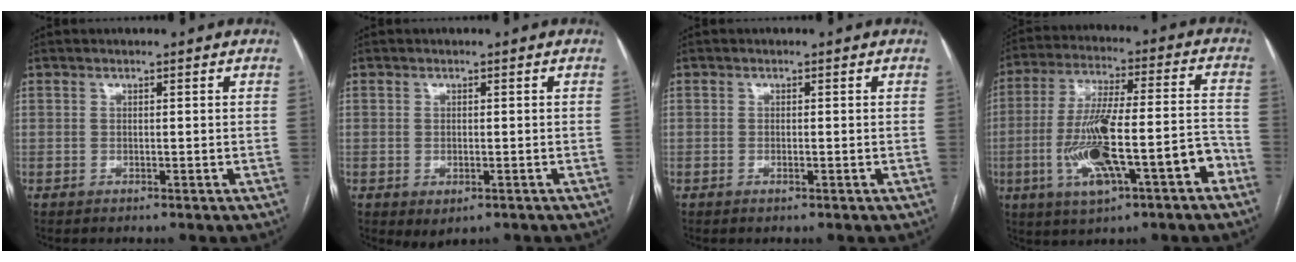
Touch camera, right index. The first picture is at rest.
{"total": 2.3, "force": [-0.9, 1.3, 1.8], "torque": [-0.028, -0.005, 0.002]}
{"total": 0.8, "force": [-0.3, 0.2, 0.7], "torque": [-0.013, -0.001, -0.003]}
{"total": 16.4, "force": [-6.1, 3.3, 14.8], "torque": [-0.273, 0.013, -0.093]}